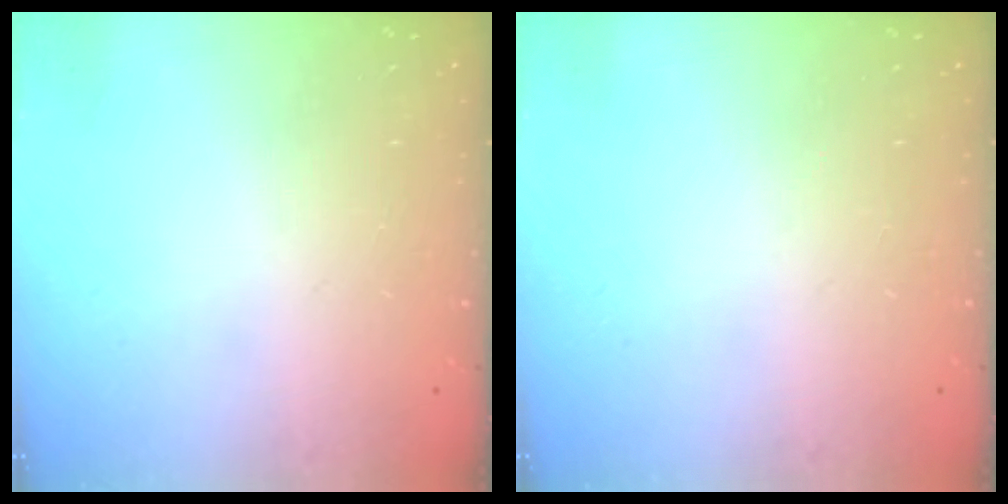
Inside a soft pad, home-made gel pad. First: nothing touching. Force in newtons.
{"total": 0.0}